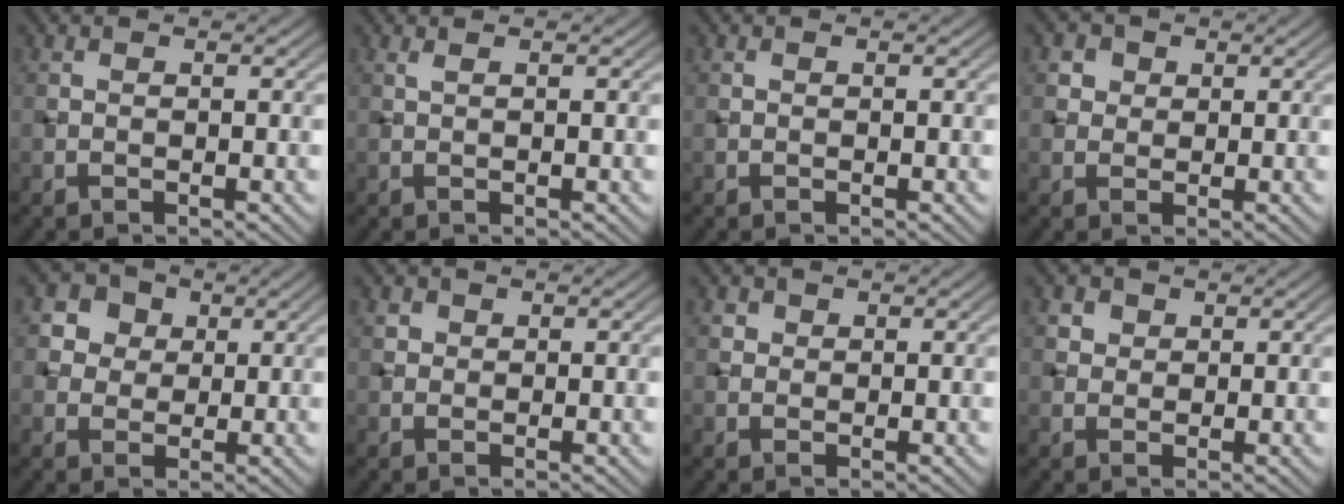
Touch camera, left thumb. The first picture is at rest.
{"total": 0.6, "force": [0.4, 0.0, 0.4], "torque": [-0.013, 0.004, 0.007]}
{"total": 0.0}
{"total": 3.5, "force": [1.6, 2.8, 1.3], "torque": [-0.041, -0.002, 0.027]}
{"total": 4.9, "force": [1.8, 4.1, 1.9], "torque": [-0.057, -0.002, 0.027]}
{"total": 1.4, "force": [0.6, 1.2, 0.3], "torque": [-0.007, -0.003, 0.009]}
{"total": 1.7, "force": [0.9, 1.4, 0.5], "torque": [-0.011, -0.007, 0.015]}
{"total": 2.8, "force": [1.5, 2.1, 1.1], "torque": [-0.032, -0.003, 0.028]}